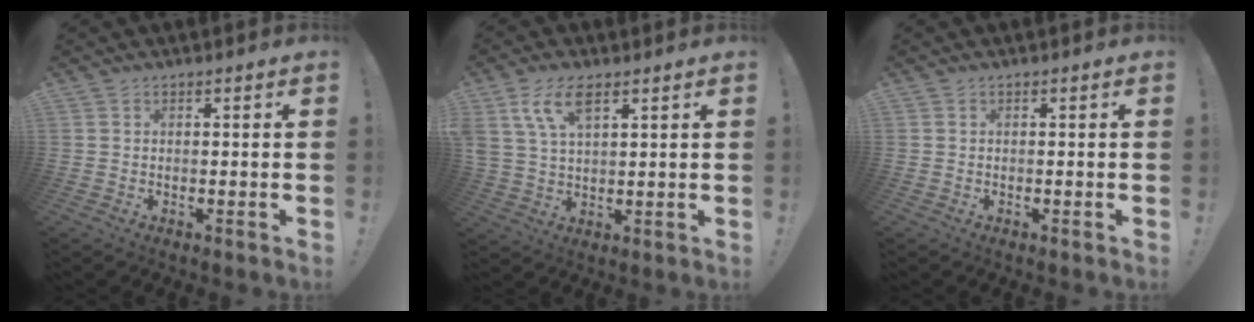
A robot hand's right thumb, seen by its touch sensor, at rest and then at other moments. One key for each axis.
{"total": 8.9, "fx": 4.9, "fy": 3.9, "fz": 6.4, "tx": -0.137, "ty": -0.005, "tz": 0.093}
{"total": 0.0}